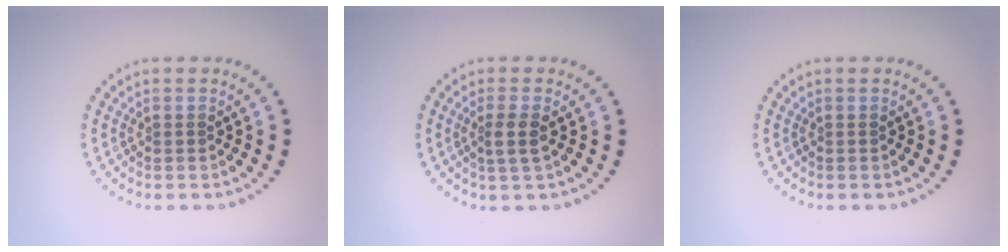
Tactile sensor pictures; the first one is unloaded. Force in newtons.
{"total": 1.9, "press": 1.6, "slide": 1.0}
{"total": 0.0}